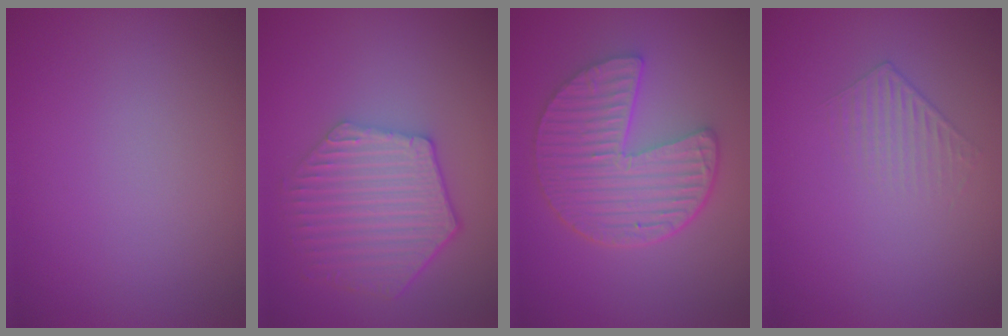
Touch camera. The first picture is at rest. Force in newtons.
{"total": 6.4, "press": 5.0, "slide": 4.0}
{"total": 6.5, "press": 4.8, "slide": 4.4}
{"total": 1.0, "press": 0.4, "slide": 0.9}